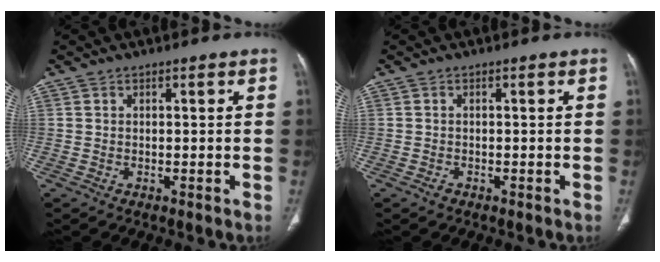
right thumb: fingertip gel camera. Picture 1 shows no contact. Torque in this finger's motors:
{"motor_torque": [0.05, 0.13, -0.23, 0.20, 0.03]}